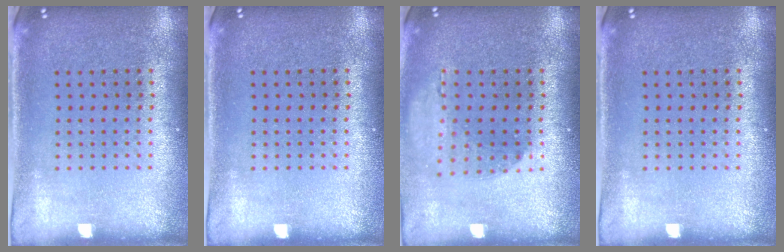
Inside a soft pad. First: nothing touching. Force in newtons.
{"total": 0.0}
{"total": 1.2, "press": 1.2, "slide": 0.0}
{"total": 0.0}